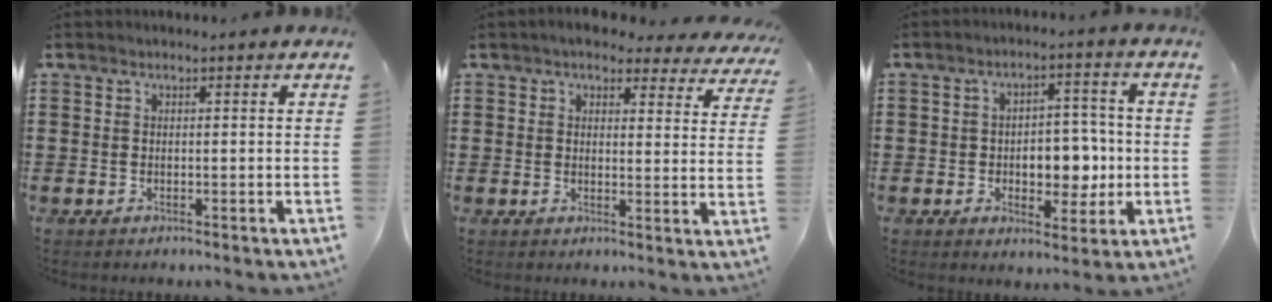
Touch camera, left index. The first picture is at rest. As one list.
[{"total": 4.6, "force": [4.1, 1.1, 1.7], "torque": [-0.041, -0.016, 0.072]}, {"total": 7.2, "force": [-1.0, 4.6, 5.4], "torque": [-0.080, 0.007, -0.024]}]